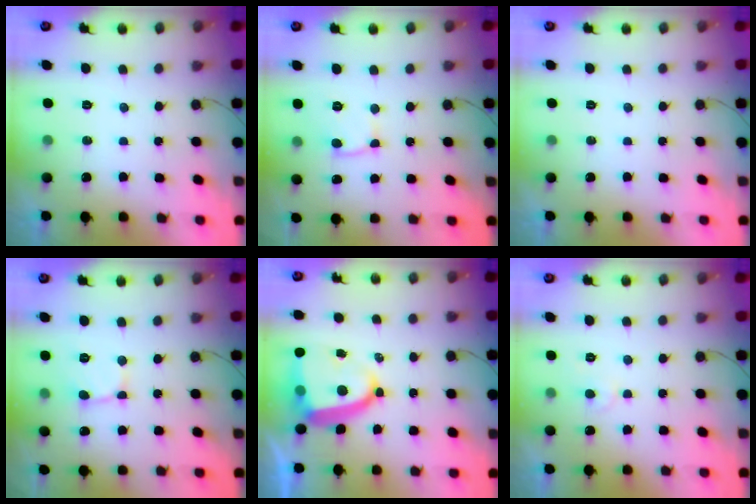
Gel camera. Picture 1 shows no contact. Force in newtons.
{"total": 8.1, "press": 8.1, "slide": 1.0}
{"total": 0.0}
{"total": 2.1, "press": 2.1, "slide": 0.2}
{"total": 13.5, "press": 13.4, "slide": 1.8}
{"total": 4.5, "press": 4.5, "slide": 0.4}